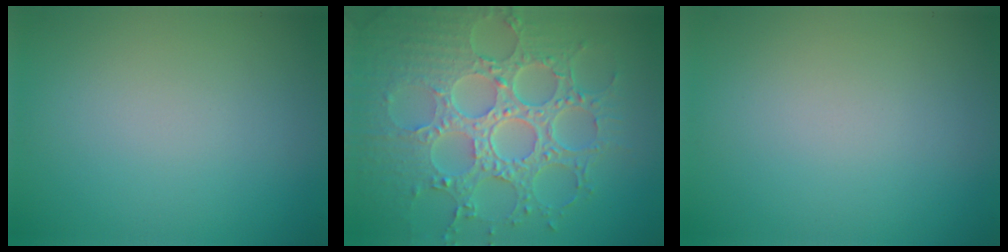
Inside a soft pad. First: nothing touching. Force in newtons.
{"total": 8.9, "press": 6.5, "slide": 6.1}
{"total": 0.0}